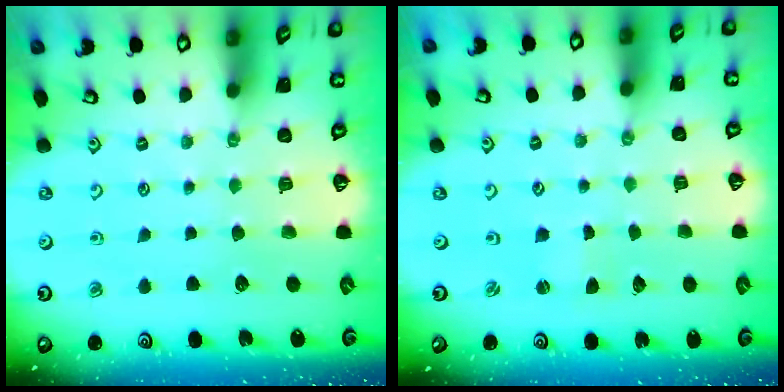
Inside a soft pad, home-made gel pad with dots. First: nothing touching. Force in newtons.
{"total": 0.0}